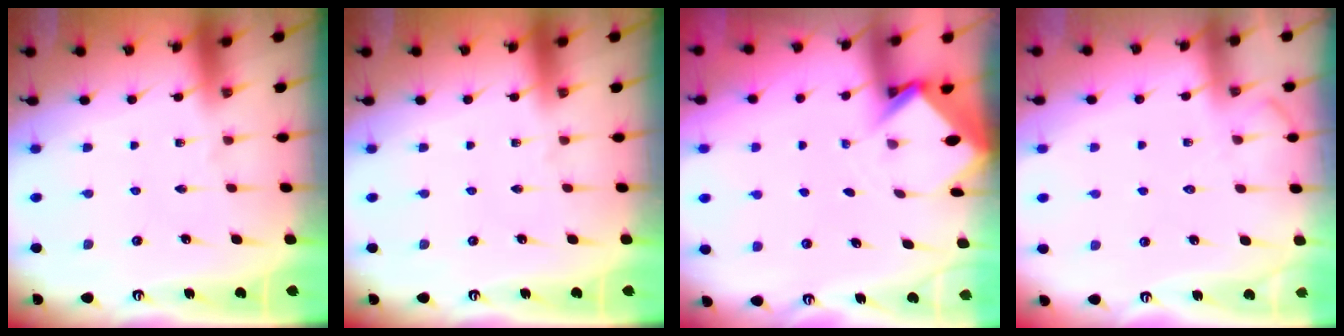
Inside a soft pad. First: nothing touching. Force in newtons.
{"total": 0.0}
{"total": 2.9, "press": 2.9, "slide": 0.2}
{"total": 5.3, "press": 5.3, "slide": 0.7}